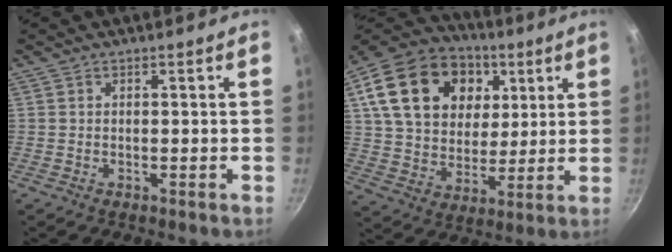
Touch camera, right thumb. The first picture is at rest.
{"total": 25.4, "force": [8.4, 18.6, 15.3], "torque": [-0.260, 0.003, 0.144]}